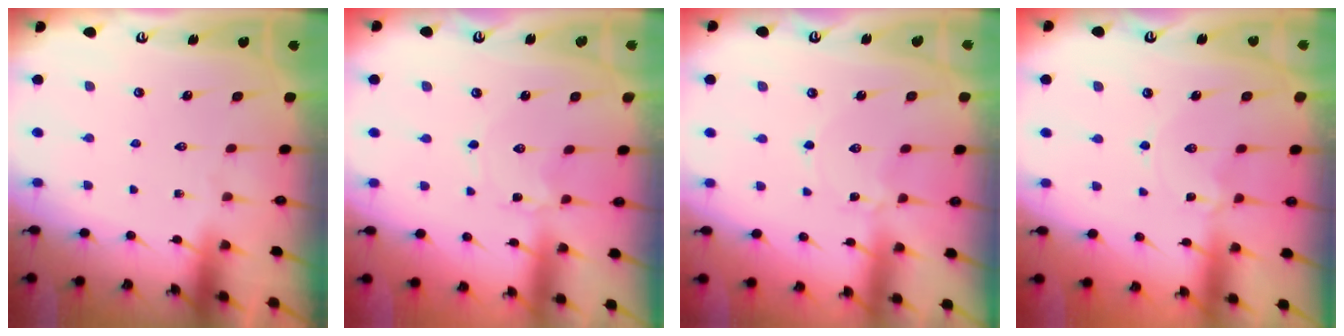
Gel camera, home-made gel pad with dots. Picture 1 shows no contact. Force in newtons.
{"total": 0.0}
{"total": 1.4, "press": 1.4, "slide": 0.1}
{"total": 0.8, "press": 0.8, "slide": 0.0}